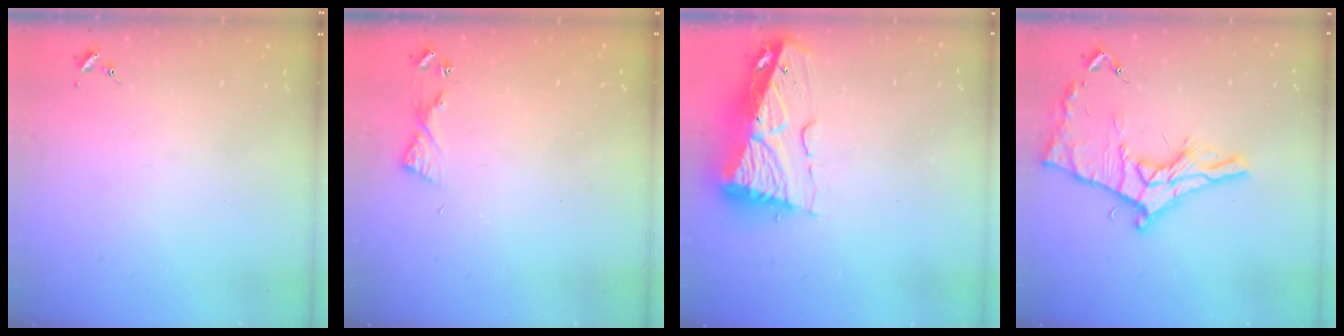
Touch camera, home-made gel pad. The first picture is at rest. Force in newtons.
{"total": 4.8, "press": 4.7, "slide": 0.5}
{"total": 13.4, "press": 13.3, "slide": 1.5}
{"total": 17.3, "press": 17.3, "slide": 1.0}